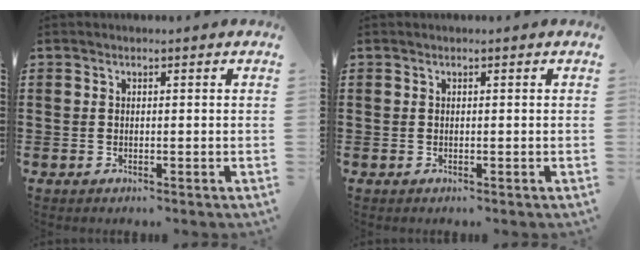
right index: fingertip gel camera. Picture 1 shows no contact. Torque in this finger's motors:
{"motor_torque": [-0.02, 0.13, -0.05, 0.00]}